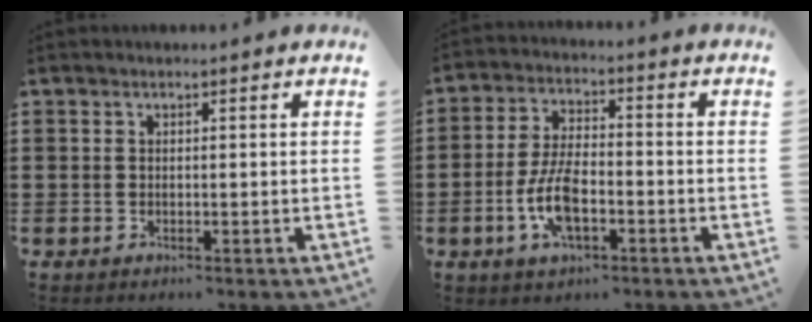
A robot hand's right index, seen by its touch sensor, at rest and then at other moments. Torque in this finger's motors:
{"motor_torque": [2.14, 0.00, 0.43, 0.21]}